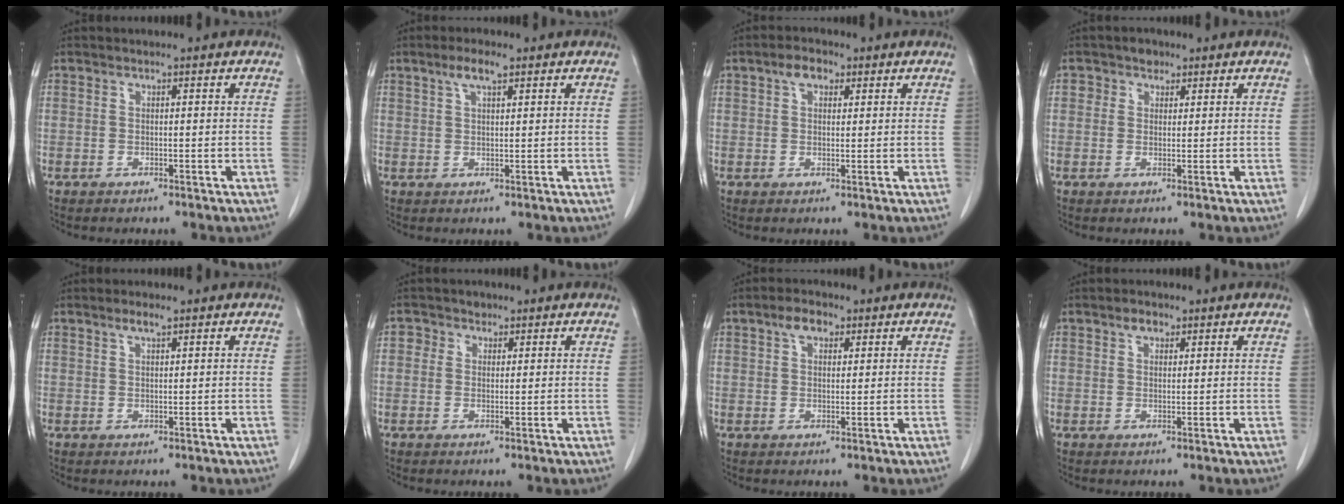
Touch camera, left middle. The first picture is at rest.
{"total": 3.3, "force": [2.0, 0.7, 2.4], "torque": [-0.053, 0.007, 0.039]}
{"total": 3.0, "force": [1.6, 1.8, 1.9], "torque": [-0.037, 0.013, 0.027]}
{"total": 2.1, "force": [1.1, 1.6, 0.5], "torque": [-0.008, 0.004, 0.014]}
{"total": 1.5, "force": [1.1, 0.2, 1.0], "torque": [-0.023, 0.002, 0.023]}
{"total": 2.0, "force": [0.8, 1.8, 0.3], "torque": [0.000, 0.003, 0.008]}
{"total": 3.2, "force": [1.8, 1.8, 1.9], "torque": [-0.040, 0.011, 0.033]}
{"total": 1.8, "force": [1.2, 1.0, 0.8], "torque": [-0.017, 0.004, 0.020]}